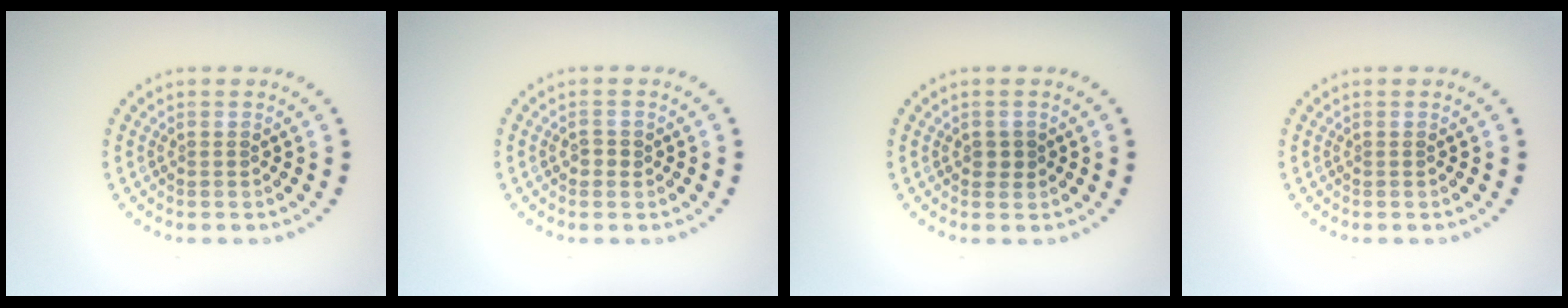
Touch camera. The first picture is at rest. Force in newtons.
{"total": 1.1, "press": 1.0, "slide": 0.4}
{"total": 1.1, "press": 1.1, "slide": 0.2}
{"total": 0.0}